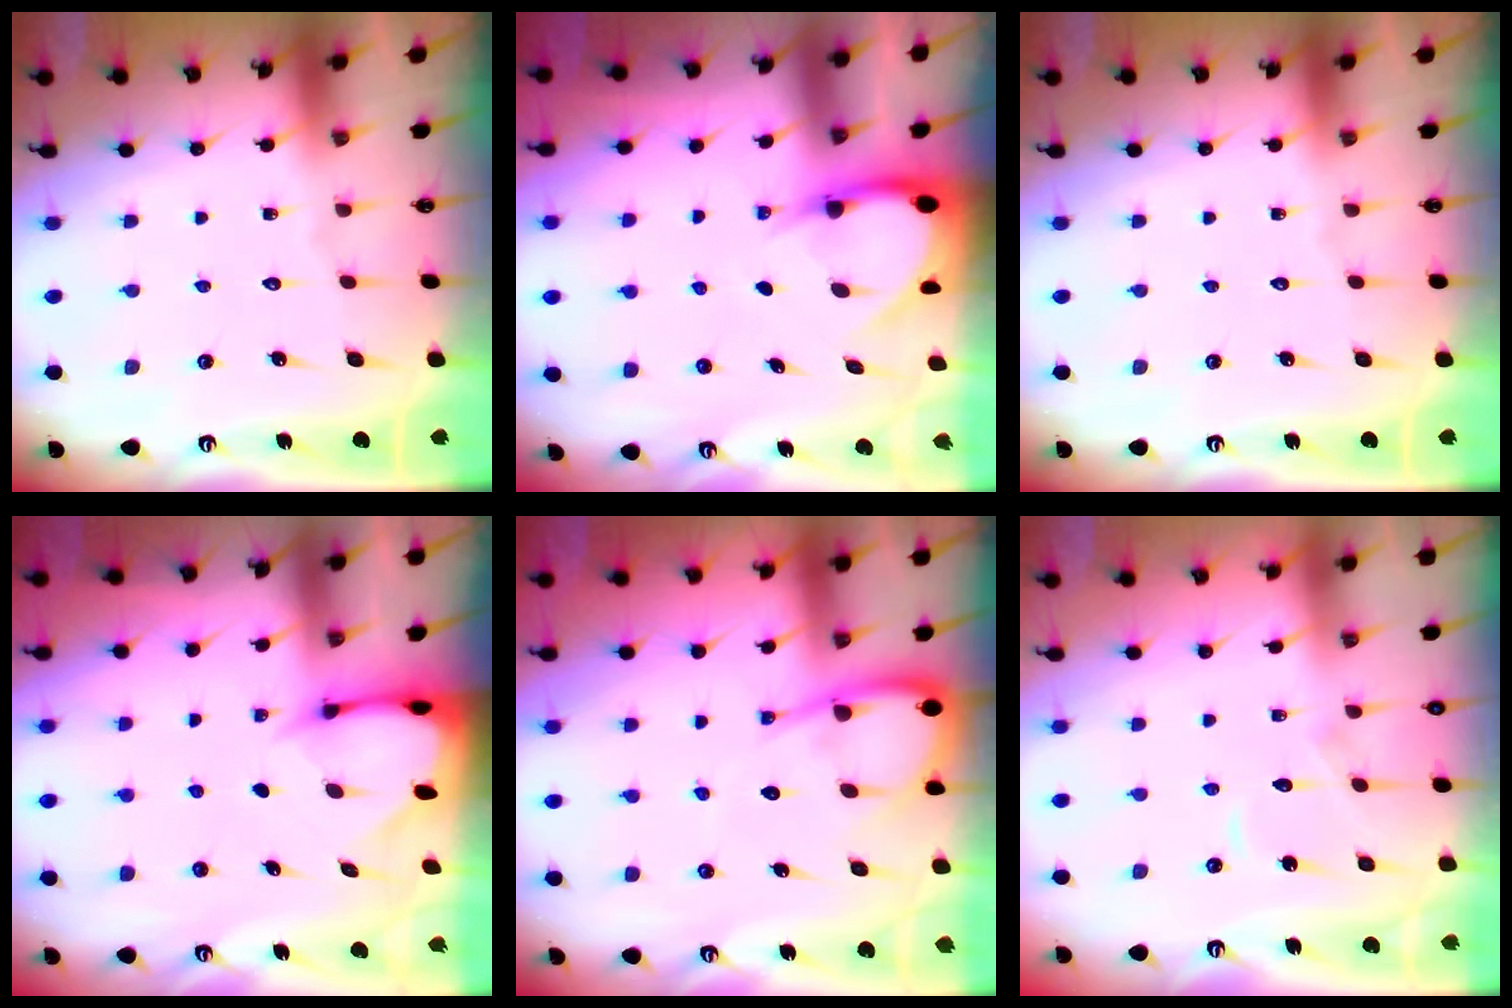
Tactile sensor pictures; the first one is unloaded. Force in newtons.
{"total": 4.4, "press": 4.4, "slide": 0.4}
{"total": 0.0}
{"total": 3.1, "press": 3.1, "slide": 0.4}
{"total": 7.8, "press": 7.8, "slide": 0.8}
{"total": 6.1, "press": 6.0, "slide": 0.7}